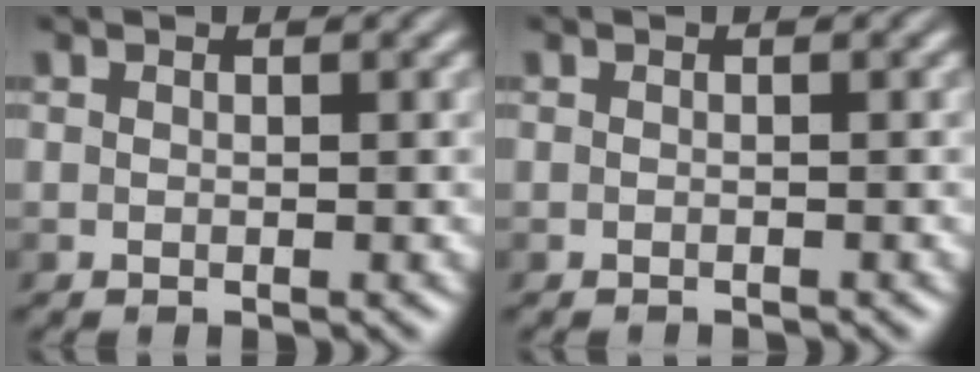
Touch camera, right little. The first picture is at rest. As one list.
[{"total": 0.7, "force": [-0.7, 0.1, 0.1], "torque": [0.002, -0.002, -0.011]}]